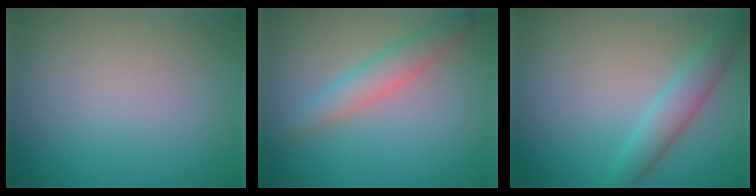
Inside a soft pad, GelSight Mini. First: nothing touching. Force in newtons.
{"total": 3.0, "press": 3.0, "slide": 0.1}
{"total": 3.0, "press": 3.0, "slide": 0.1}